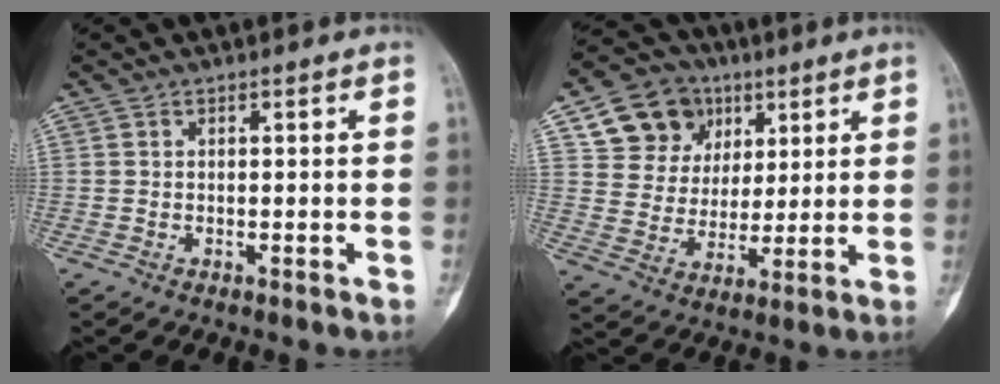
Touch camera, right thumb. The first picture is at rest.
{"total": 13.6, "force": [6.5, 11.0, 4.6], "torque": [-0.043, -0.014, 0.118]}